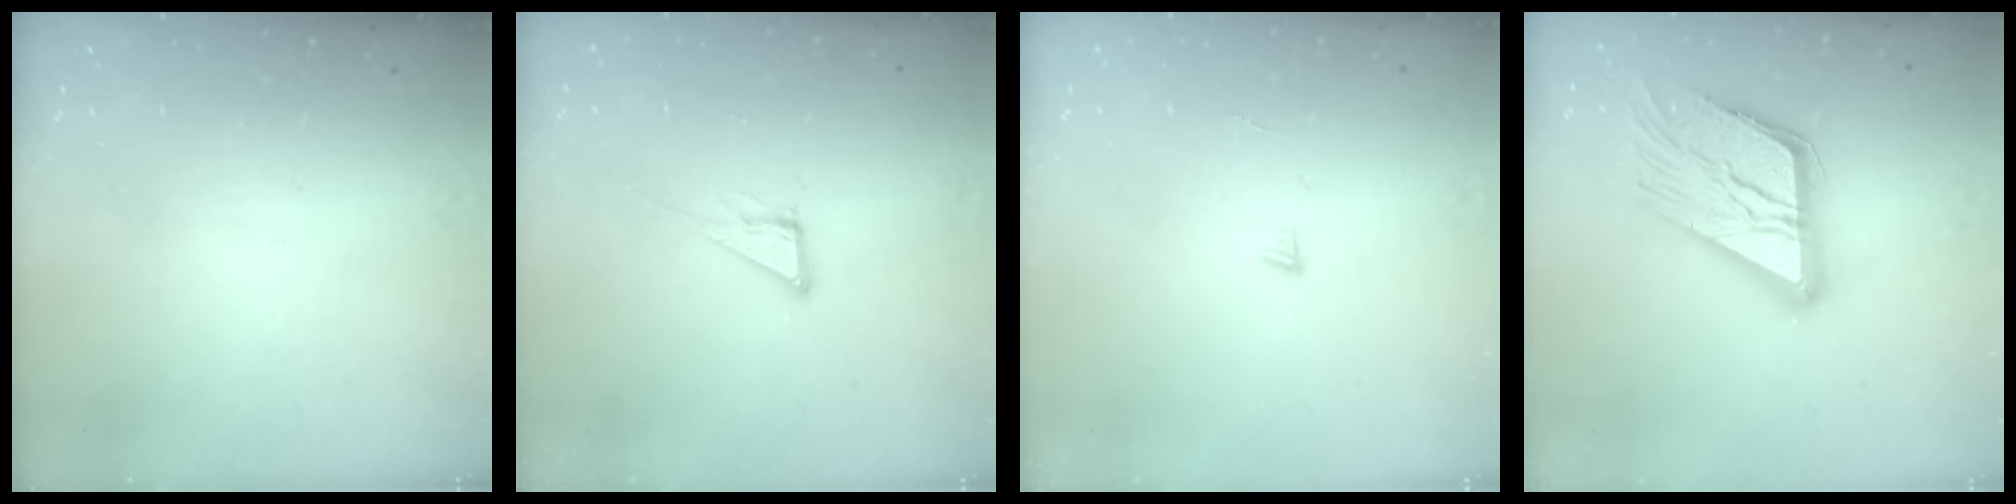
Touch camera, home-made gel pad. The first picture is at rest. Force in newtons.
{"total": 6.0, "press": 6.0, "slide": 0.4}
{"total": 3.1, "press": 3.1, "slide": 0.4}
{"total": 18.9, "press": 18.8, "slide": 1.9}